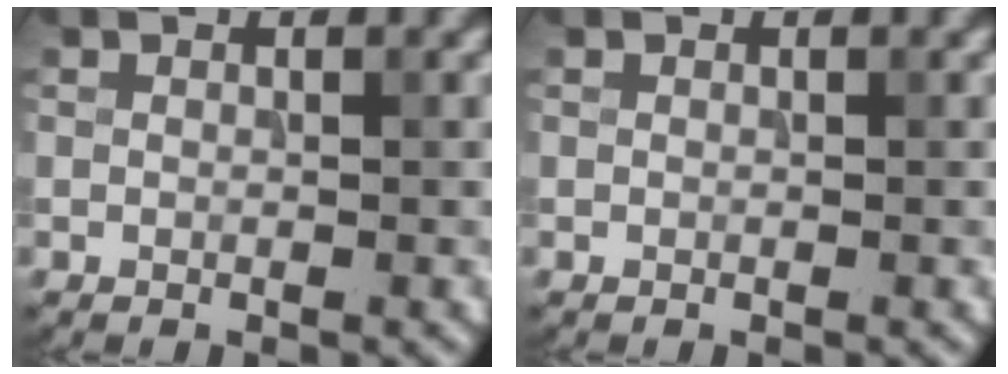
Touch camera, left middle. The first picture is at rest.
{"total": 0.0}